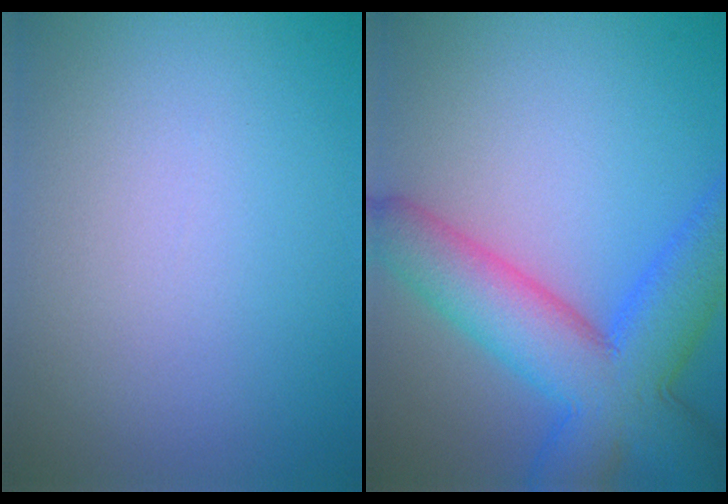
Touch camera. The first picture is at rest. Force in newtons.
{"total": 8.0, "press": 8.0, "slide": 0.4}